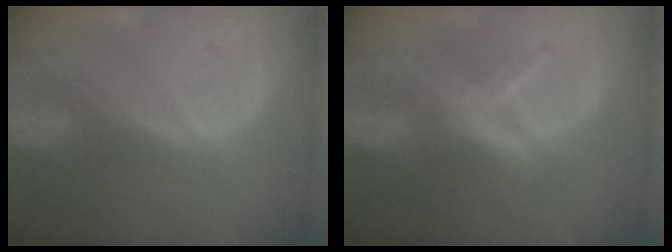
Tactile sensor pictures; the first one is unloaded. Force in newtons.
{"total": 5.4, "press": 5.4, "slide": 0.7}